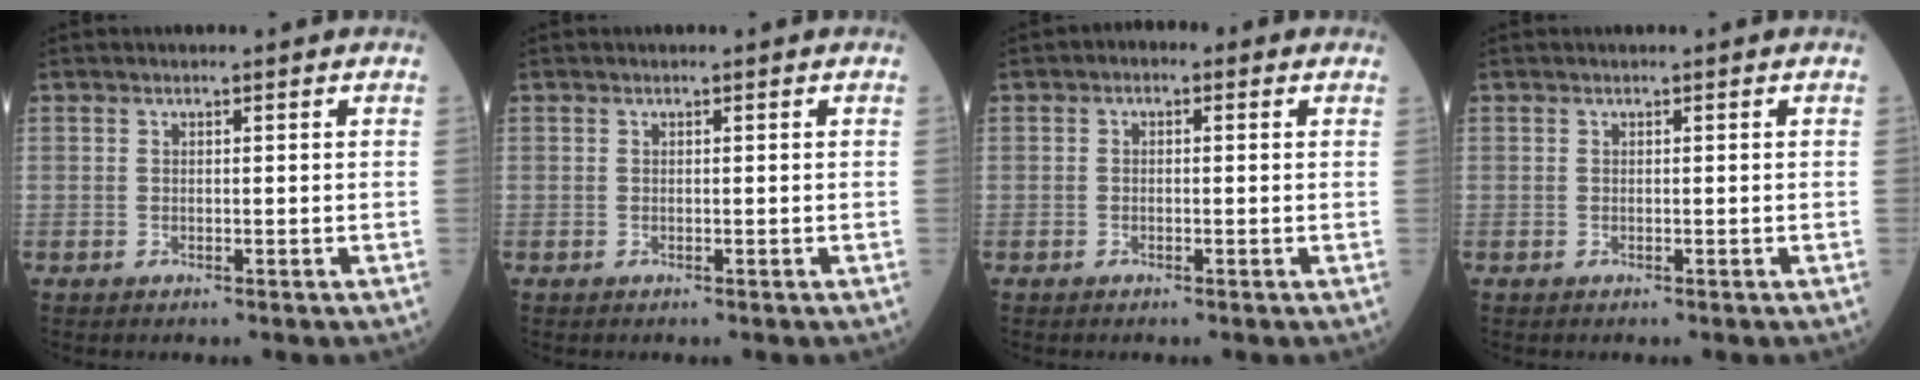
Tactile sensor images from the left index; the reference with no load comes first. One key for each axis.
{"total": 0.0}
{"total": 1.9, "fx": 0.4, "fy": 1.1, "fz": 1.5, "tx": -0.019, "ty": 0.010, "tz": -0.005}
{"total": 0.0}